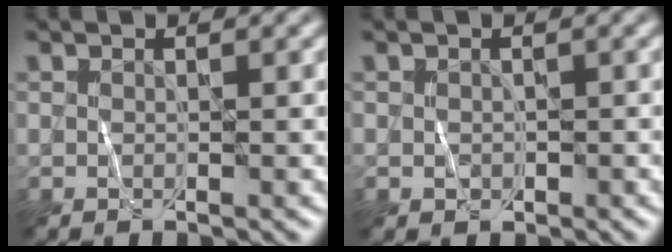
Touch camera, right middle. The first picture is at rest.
{"total": 1.0, "force": [-0.3, 0.9, 0.4], "torque": [-0.004, -0.006, -0.006]}